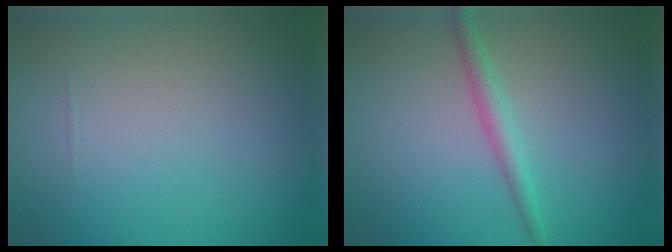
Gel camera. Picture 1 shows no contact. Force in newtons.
{"total": 1.9, "press": 1.9, "slide": 0.0}